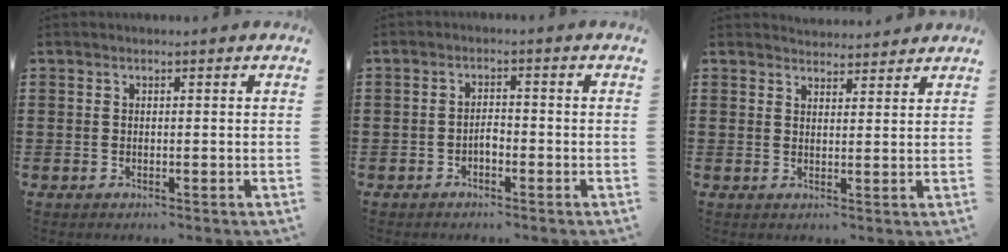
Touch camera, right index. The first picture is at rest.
{"total": 2.0, "force": [-1.0, 0.9, 1.4], "torque": [-0.030, 0.006, -0.022]}
{"total": 2.5, "force": [2.4, 0.3, -0.4], "torque": [0.001, -0.004, 0.048]}